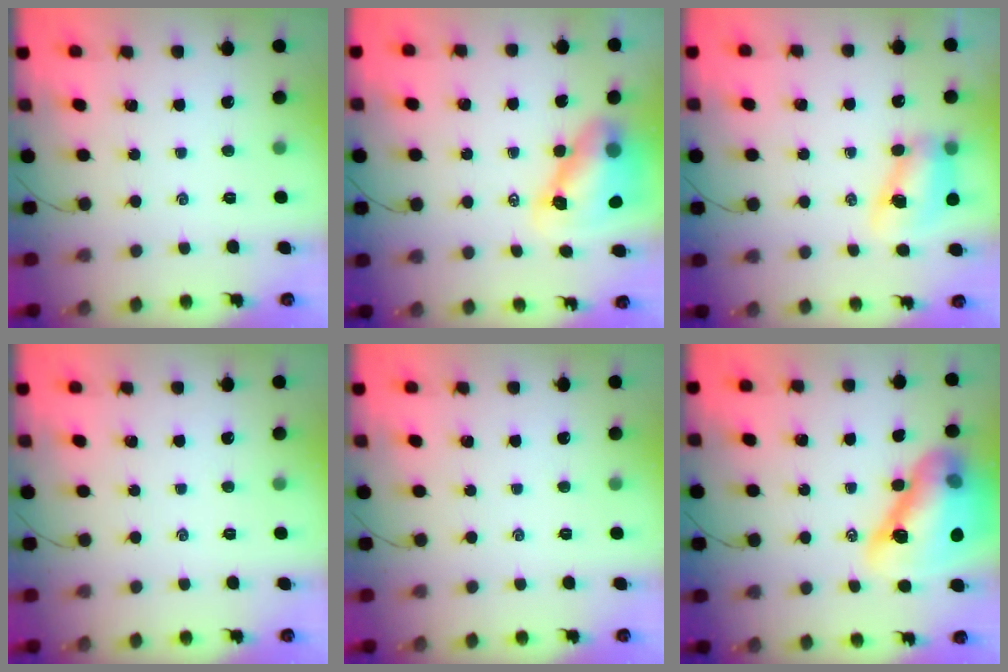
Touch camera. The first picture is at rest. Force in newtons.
{"total": 9.0, "press": 8.6, "slide": 2.4}
{"total": 8.2, "press": 8.1, "slide": 1.0}
{"total": 0.0}
{"total": 0.0}
{"total": 19.3, "press": 18.5, "slide": 5.4}